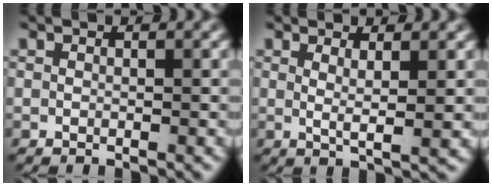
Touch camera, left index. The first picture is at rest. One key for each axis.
{"total": 2.5, "fx": 0.7, "fy": -0.4, "fz": 2.4, "tx": -0.044, "ty": -0.014, "tz": 0.020}